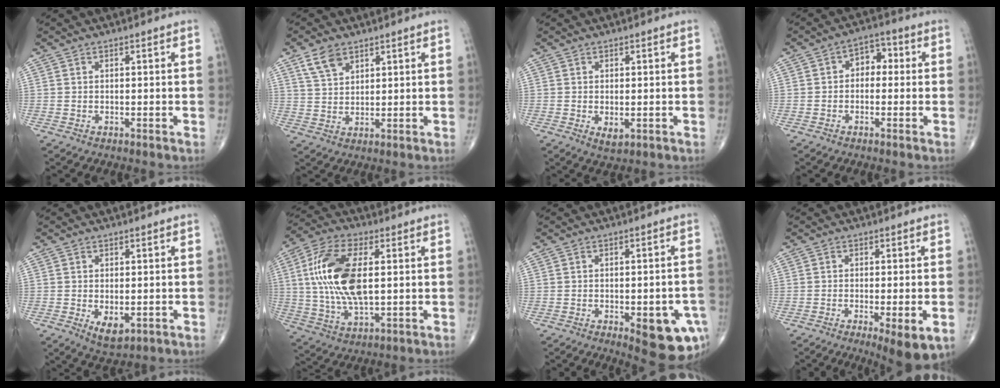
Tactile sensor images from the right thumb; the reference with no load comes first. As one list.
[{"total": 5.2, "force": [3.3, 3.0, 2.8], "torque": [-0.044, -0.015, 0.069]}, {"total": 2.4, "force": [-0.5, 1.3, 2.0], "torque": [-0.030, -0.006, -0.003]}, {"total": 5.1, "force": [0.3, 3.7, 3.6], "torque": [-0.025, 0.020, -0.009]}, {"total": 4.6, "force": [-1.0, 2.5, 3.7], "torque": [-0.057, -0.011, -0.007]}, {"total": 16.8, "force": [2.3, 7.9, 14.6], "torque": [-0.298, 0.000, 0.044]}, {"total": 12.4, "force": [-4.5, 4.8, 10.5], "torque": [-0.110, 0.009, -0.041]}, {"total": 8.3, "force": [-3.1, 2.1, 7.4], "torque": [-0.107, -0.011, -0.042]}]